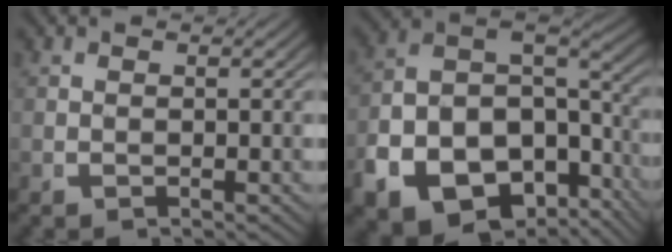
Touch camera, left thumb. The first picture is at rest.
{"total": 17.6, "force": [-5.9, 13.2, 10.0], "torque": [-0.237, -0.070, -0.077]}